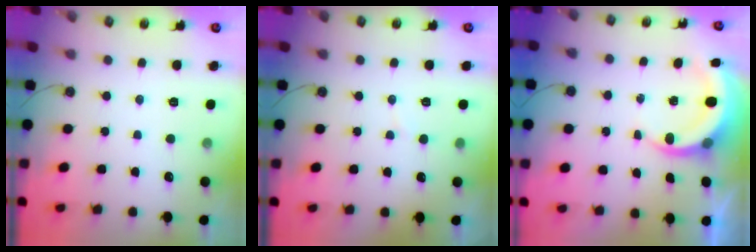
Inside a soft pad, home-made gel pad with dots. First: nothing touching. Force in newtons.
{"total": 4.6, "press": 4.6, "slide": 0.5}
{"total": 5.3, "press": 5.3, "slide": 0.4}